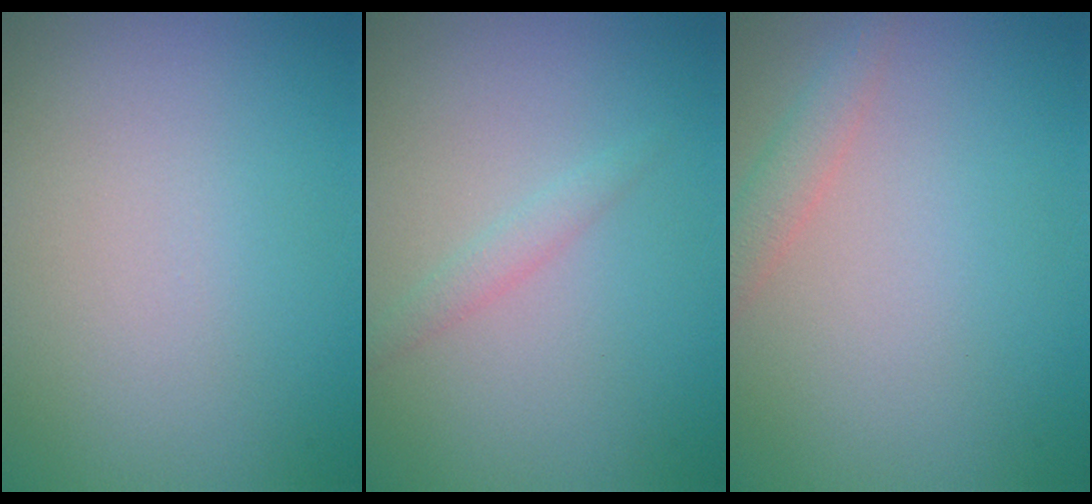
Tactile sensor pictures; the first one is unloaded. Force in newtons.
{"total": 1.1, "press": 1.1, "slide": 0.0}
{"total": 1.8, "press": 1.8, "slide": 0.1}